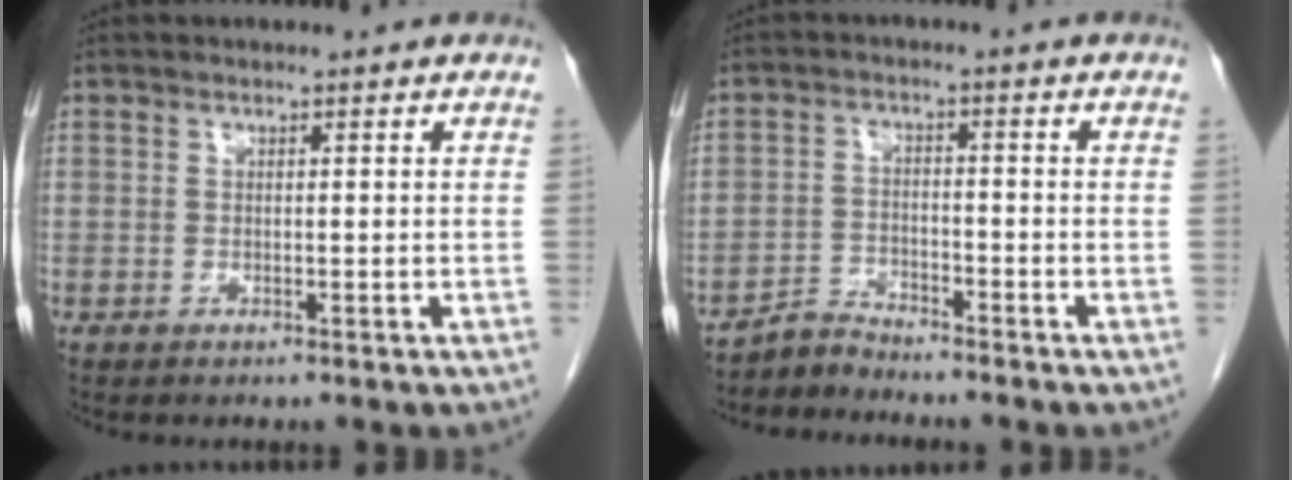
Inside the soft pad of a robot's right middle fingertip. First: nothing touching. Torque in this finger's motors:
{"motor_torque": [0.03, 0.18, -0.02, 0.00]}